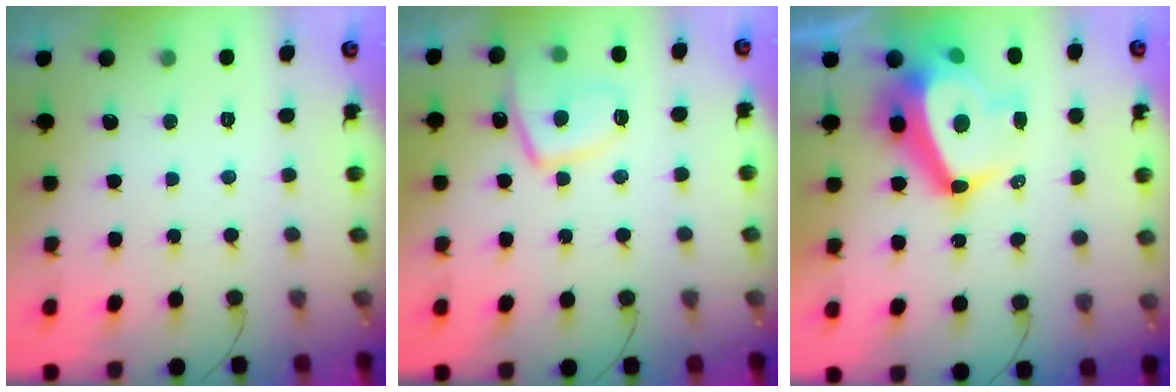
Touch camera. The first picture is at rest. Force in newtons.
{"total": 10.0, "press": 9.9, "slide": 1.2}
{"total": 13.9, "press": 13.4, "slide": 3.8}